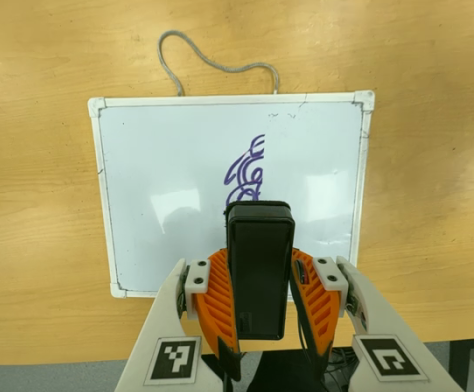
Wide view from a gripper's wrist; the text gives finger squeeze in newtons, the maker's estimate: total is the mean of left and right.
{"total": 5.5, "left": 4.0, "right": 7.0}